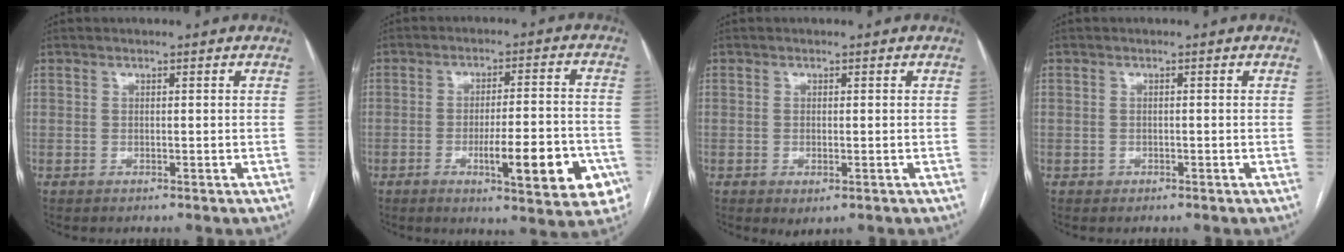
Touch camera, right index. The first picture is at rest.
{"total": 13.3, "force": [-5.0, 2.7, 12.0], "torque": [-0.147, 0.005, -0.061]}
{"total": 1.8, "force": [-0.7, 0.8, 1.5], "torque": [-0.020, -0.005, -0.002]}
{"total": 0.7, "force": [-0.2, 0.7, 0.0], "torque": [0.002, 0.005, -0.004]}